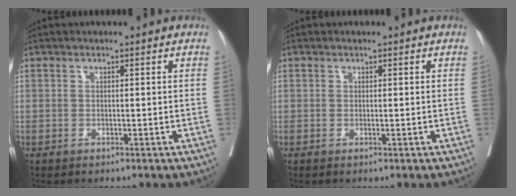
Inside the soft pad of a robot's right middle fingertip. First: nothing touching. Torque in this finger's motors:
{"motor_torque": [-0.75, 0.25, -0.31, -0.09]}